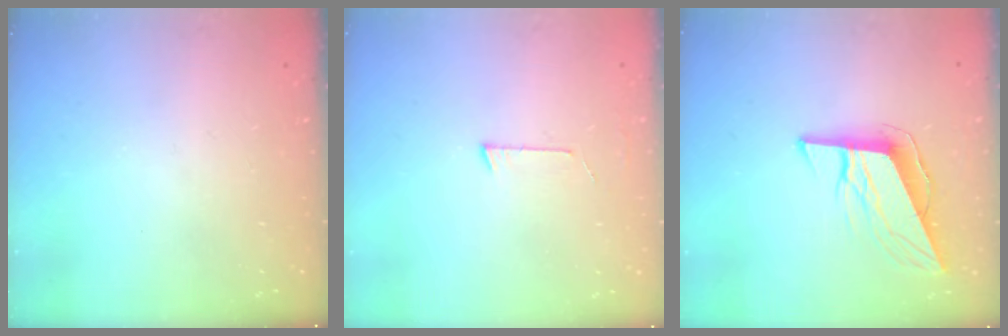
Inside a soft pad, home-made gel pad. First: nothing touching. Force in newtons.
{"total": 2.7, "press": 2.7, "slide": 0.2}
{"total": 10.7, "press": 10.2, "slide": 3.3}